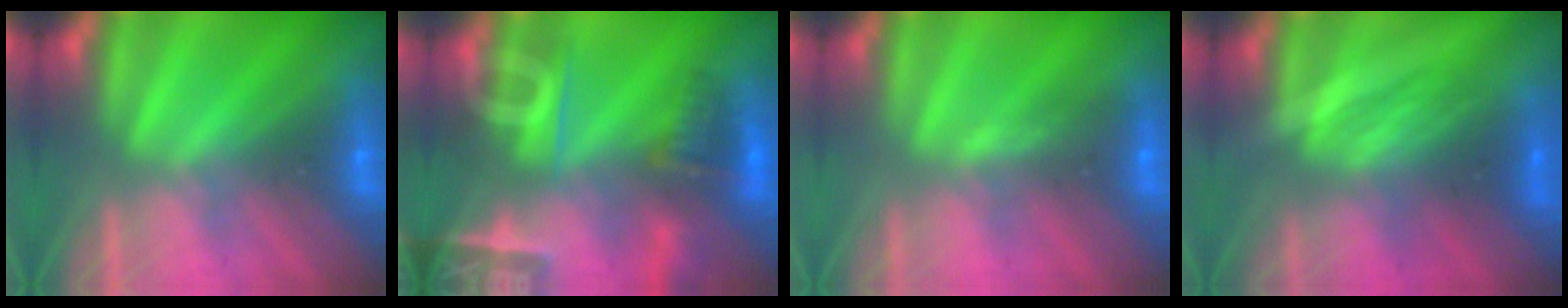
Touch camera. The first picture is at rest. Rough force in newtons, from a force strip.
{"total": 8.4}
{"total": 3.1}
{"total": 1.9}